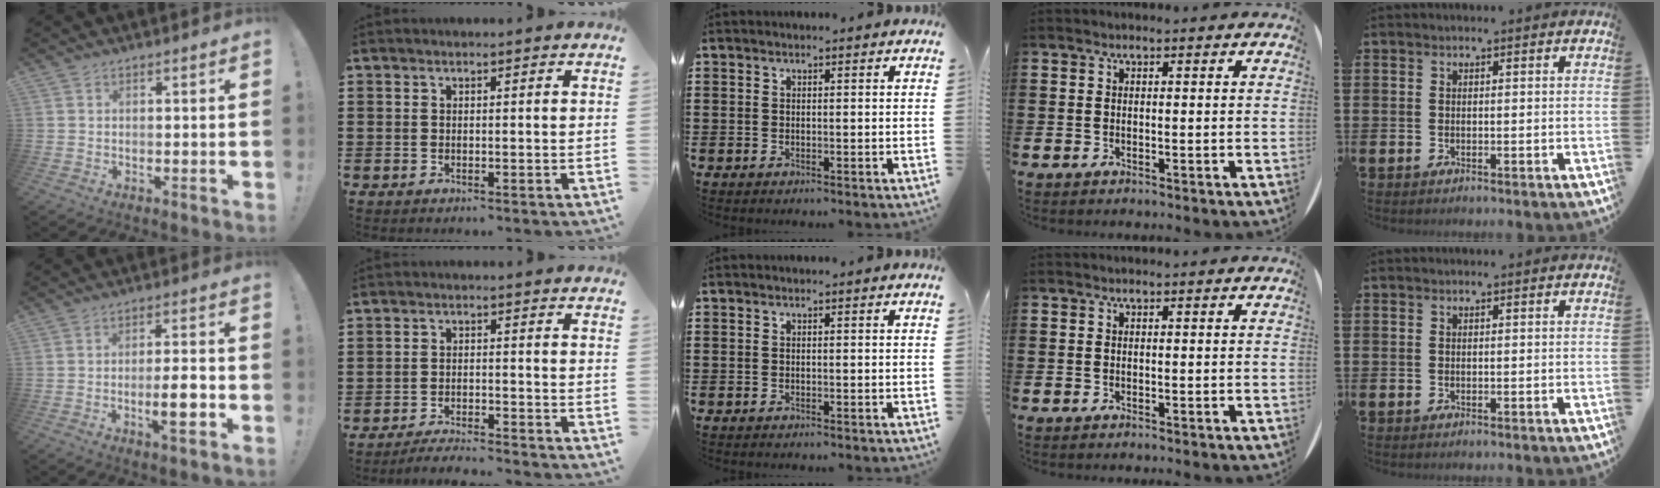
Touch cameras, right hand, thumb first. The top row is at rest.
{"thumb": {"total": 8.7, "force": [-3.0, 1.6, 8.0], "torque": [-0.118, 0.000, -0.055]}, "index": {"total": 3.1, "force": [-3.0, -0.6, 0.2], "torque": [-0.002, 0.001, -0.061]}}